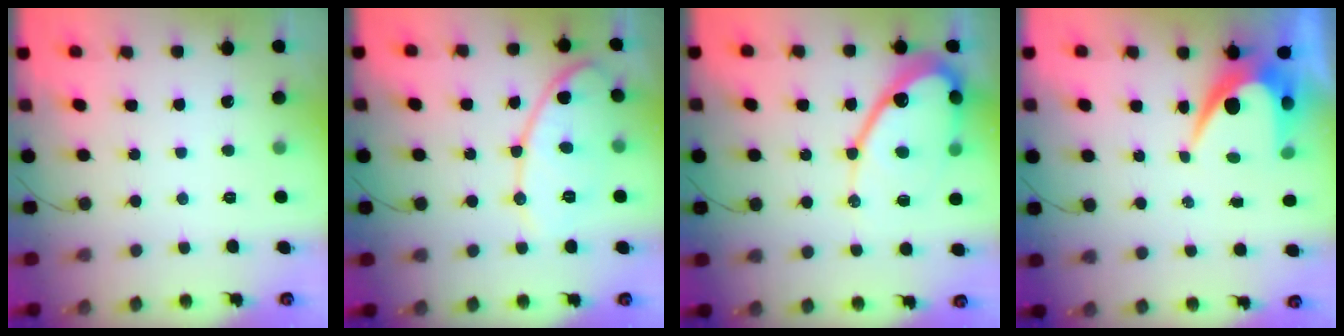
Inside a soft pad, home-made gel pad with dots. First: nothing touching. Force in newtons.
{"total": 12.2, "press": 12.1, "slide": 0.6}
{"total": 16.4, "press": 16.3, "slide": 1.3}
{"total": 9.4, "press": 9.4, "slide": 0.7}